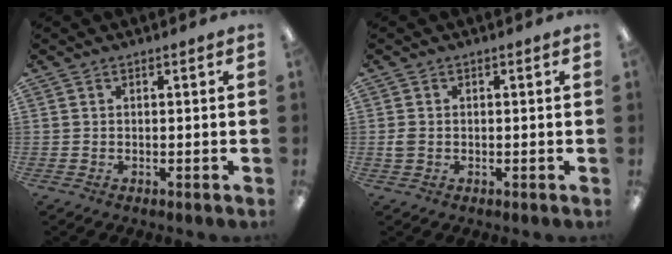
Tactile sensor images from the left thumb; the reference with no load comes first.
{"total": 1.9, "force": [-0.2, 1.5, 1.1], "torque": [-0.020, 0.004, -0.004]}